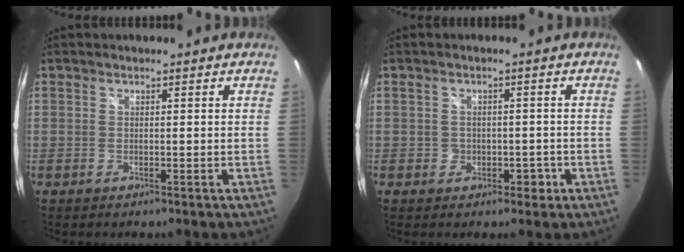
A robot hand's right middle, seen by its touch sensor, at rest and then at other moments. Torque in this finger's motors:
{"motor_torque": [0.30, -0.12, 0.01, 0.00]}